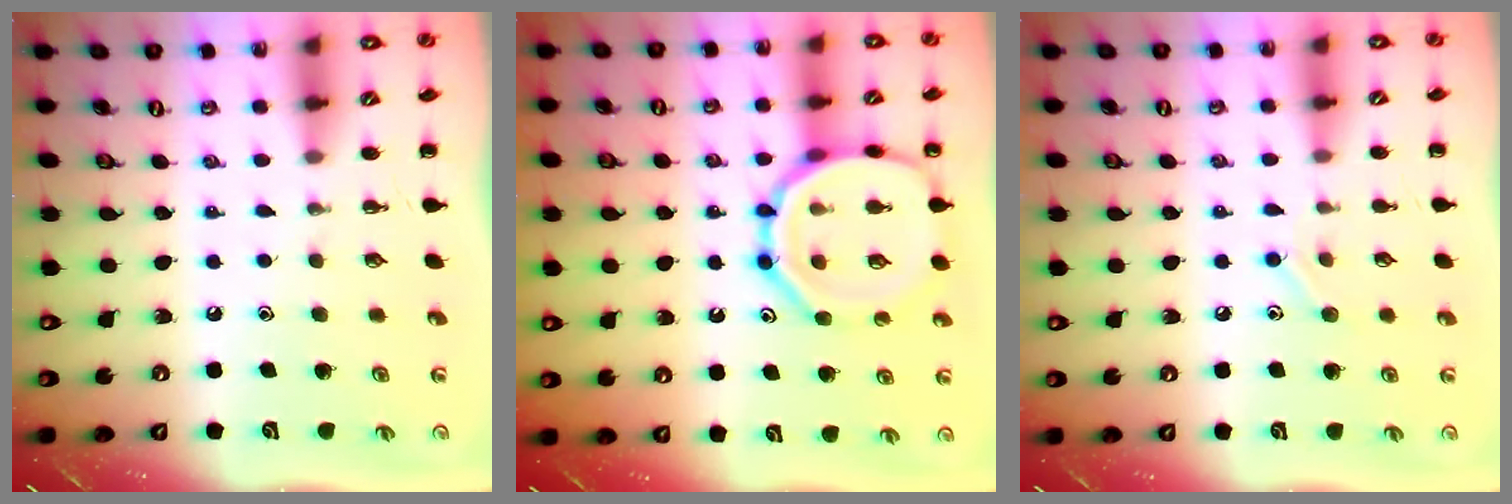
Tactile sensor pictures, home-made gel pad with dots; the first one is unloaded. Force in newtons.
{"total": 16.9, "press": 16.8, "slide": 1.7}
{"total": 7.2, "press": 7.0, "slide": 1.8}